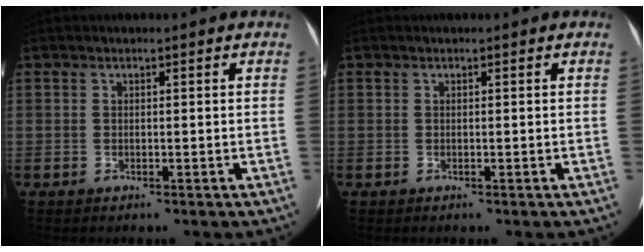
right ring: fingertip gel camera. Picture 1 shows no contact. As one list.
[{"total": 0.0}]